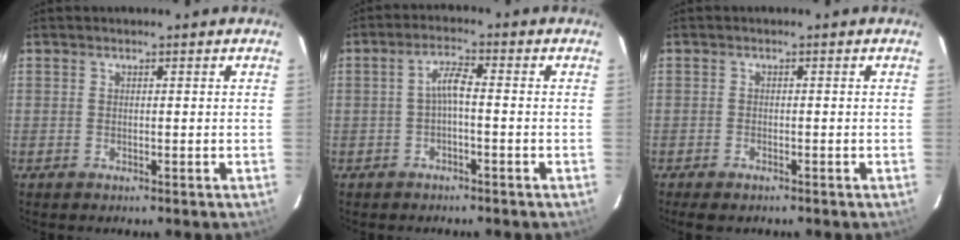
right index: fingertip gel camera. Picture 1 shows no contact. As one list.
[{"total": 3.1, "force": [-1.0, 0.5, 2.9], "torque": [-0.063, 0.010, -0.019]}, {"total": 2.5, "force": [-2.0, 1.0, 1.2], "torque": [-0.032, -0.005, -0.037]}]